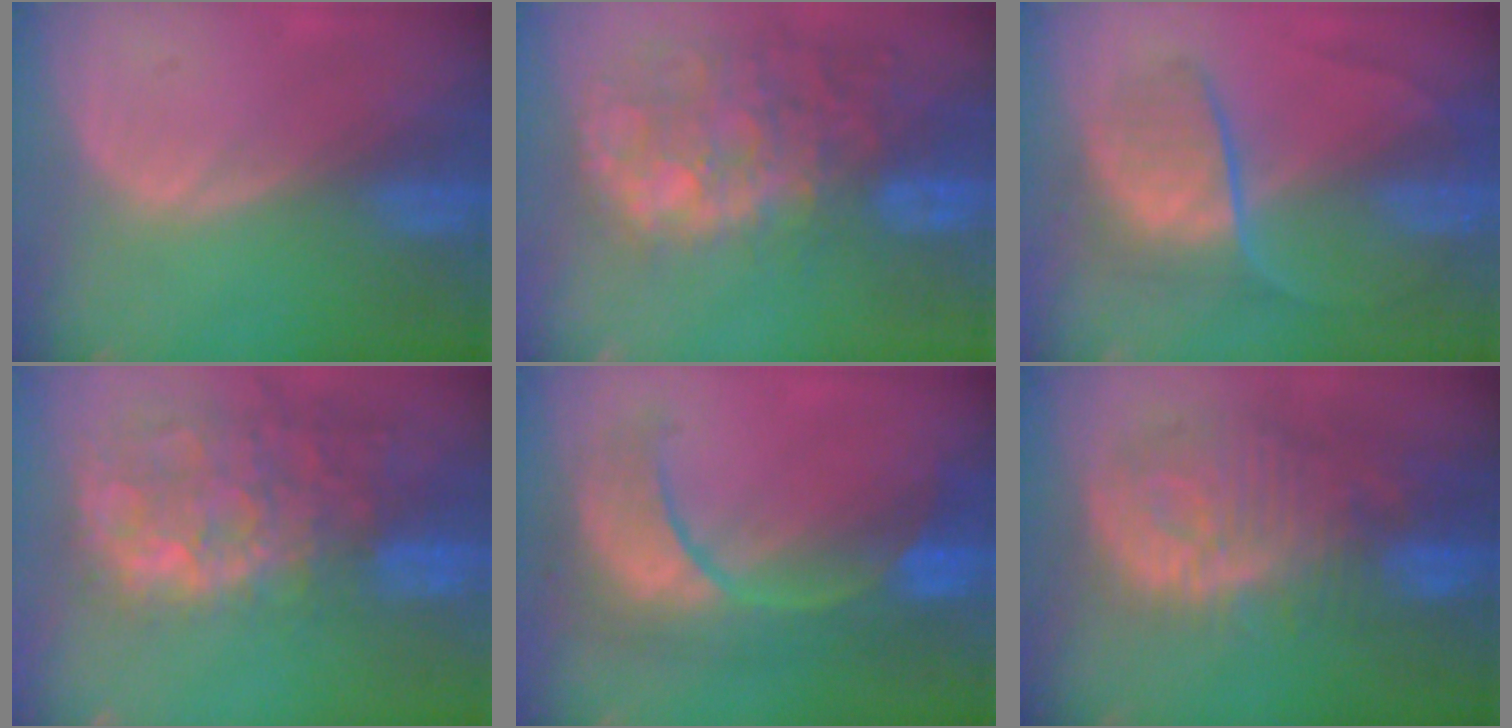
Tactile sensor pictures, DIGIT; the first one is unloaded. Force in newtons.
{"total": 13.8, "press": 11.5, "slide": 7.6}
{"total": 7.0, "press": 6.9, "slide": 1.5}
{"total": 14.9, "press": 12.1, "slide": 8.8}
{"total": 9.6, "press": 9.6, "slide": 0.7}
{"total": 12.5, "press": 11.1, "slide": 5.8}